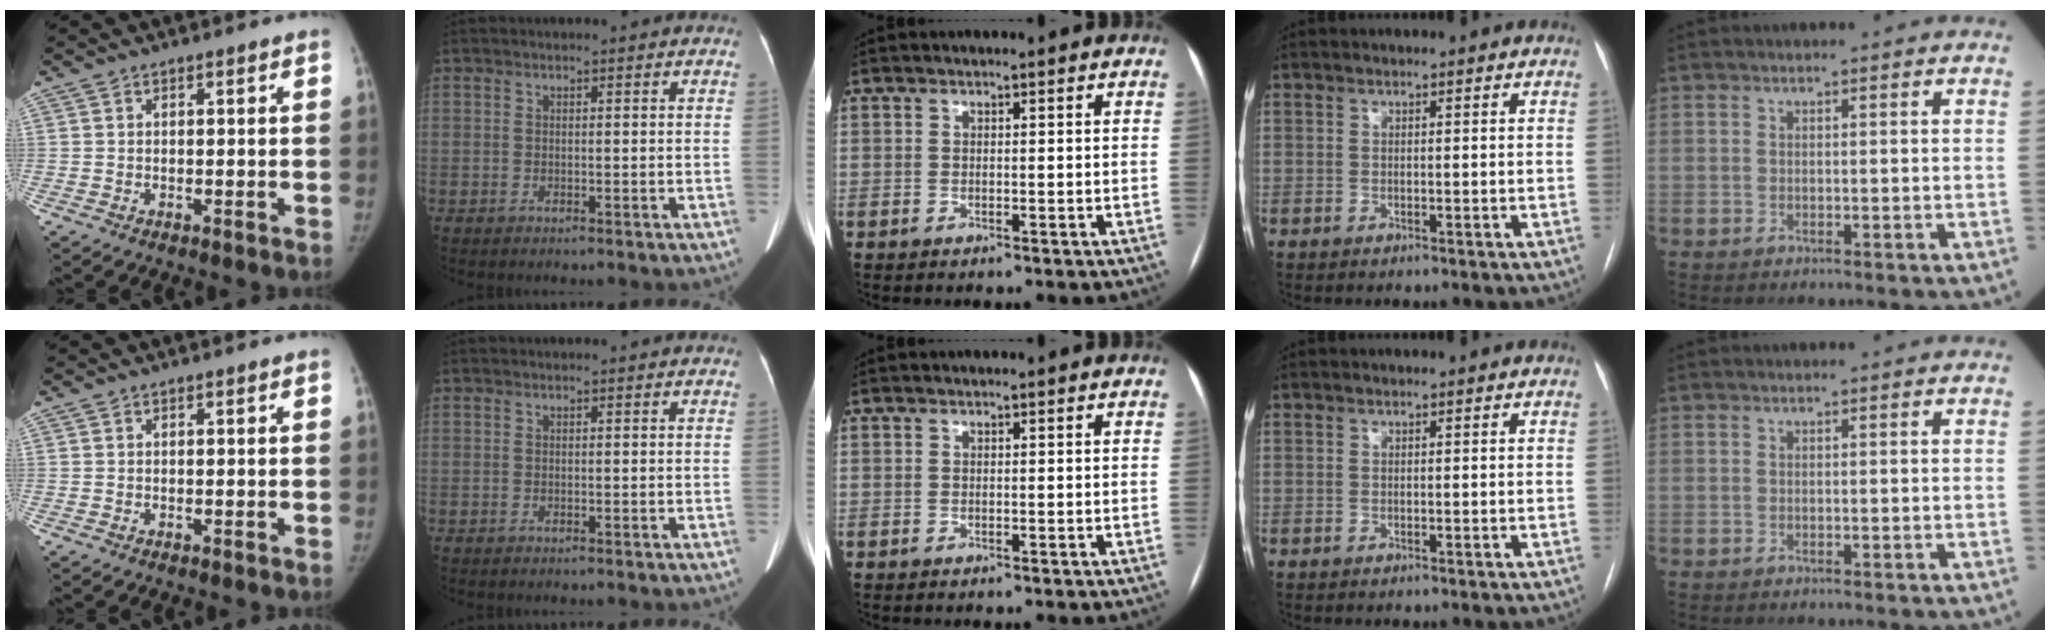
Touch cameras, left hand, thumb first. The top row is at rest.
{}